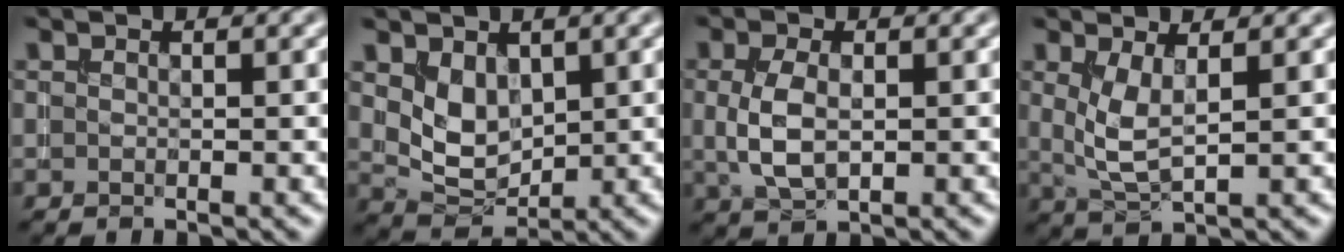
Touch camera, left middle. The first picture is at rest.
{"total": 3.4, "force": [1.2, 2.4, 2.2], "torque": [-0.044, -0.011, 0.031]}
{"total": 3.8, "force": [0.1, 2.2, 3.1], "torque": [-0.072, 0.000, 0.003]}
{"total": 3.1, "force": [0.9, 1.0, 2.8], "torque": [-0.064, -0.009, 0.023]}